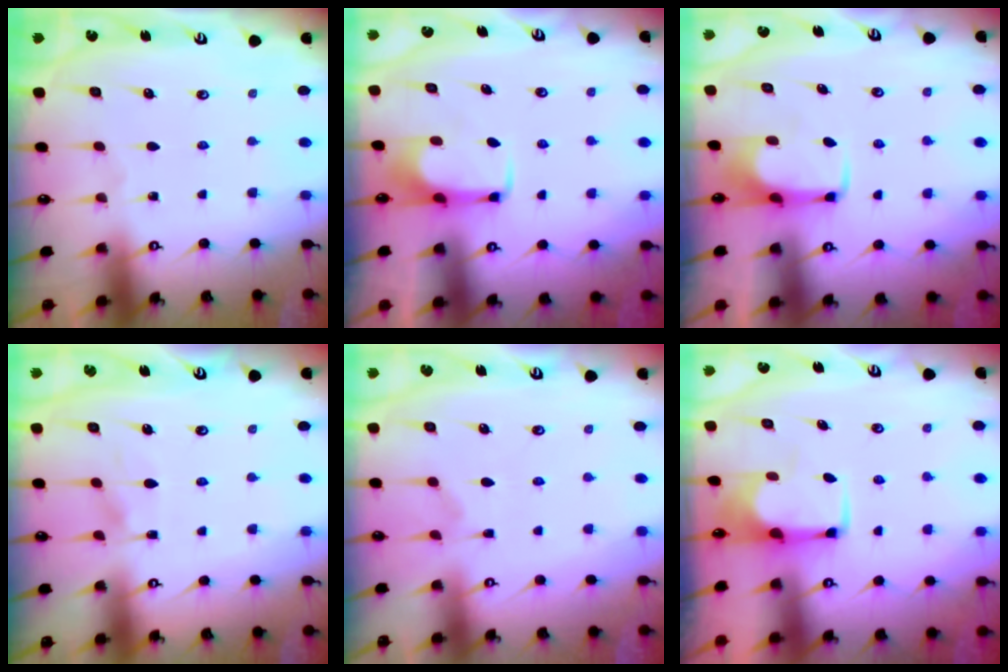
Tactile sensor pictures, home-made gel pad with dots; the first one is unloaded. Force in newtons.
{"total": 1.8, "press": 1.8, "slide": 0.2}
{"total": 2.1, "press": 2.0, "slide": 0.4}
{"total": 6.1, "press": 6.1, "slide": 0.7}
{"total": 1.1, "press": 0.1, "slide": 1.1}
{"total": 1.8, "press": 1.6, "slide": 0.8}